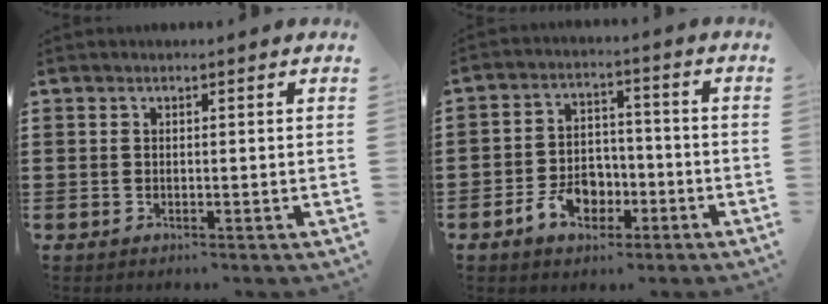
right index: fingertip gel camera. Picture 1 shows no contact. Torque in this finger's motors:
{"motor_torque": [1.37, 0.77, 0.27, 0.07]}